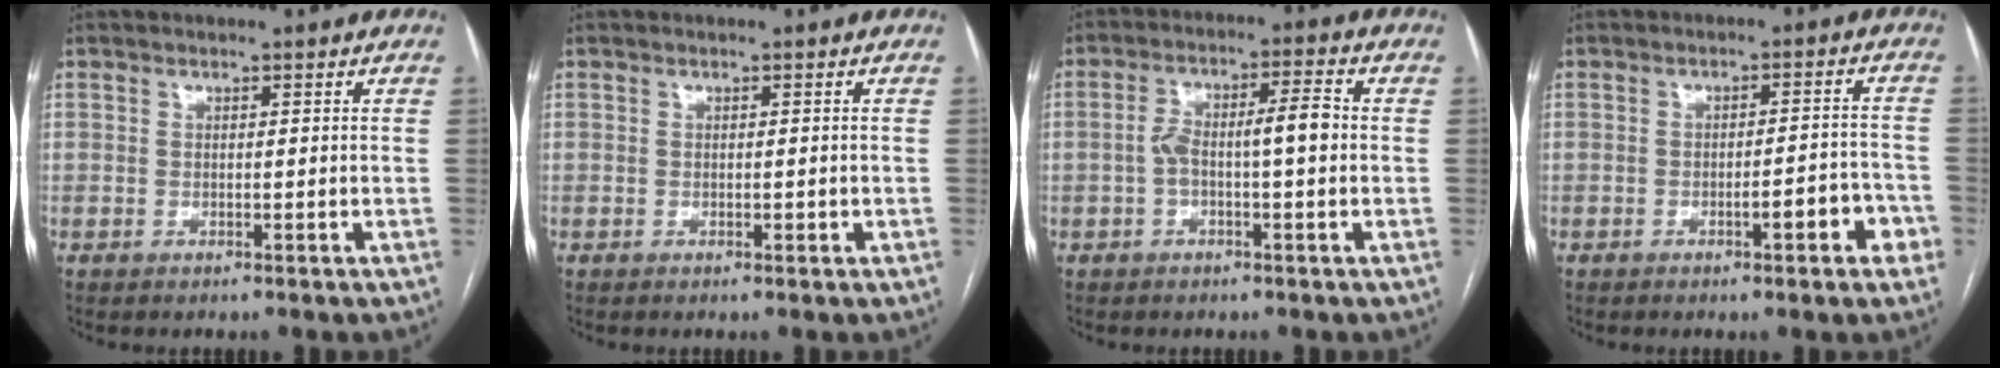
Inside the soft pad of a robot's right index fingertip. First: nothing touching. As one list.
[{"total": 0.7, "force": [-0.2, 0.3, 0.6], "torque": [-0.009, -0.001, -0.001]}, {"total": 6.8, "force": [-0.6, 1.3, 6.6], "torque": [-0.124, 0.027, -0.011]}, {"total": 5.8, "force": [-2.7, 1.2, 4.9], "torque": [-0.060, 0.013, -0.034]}]